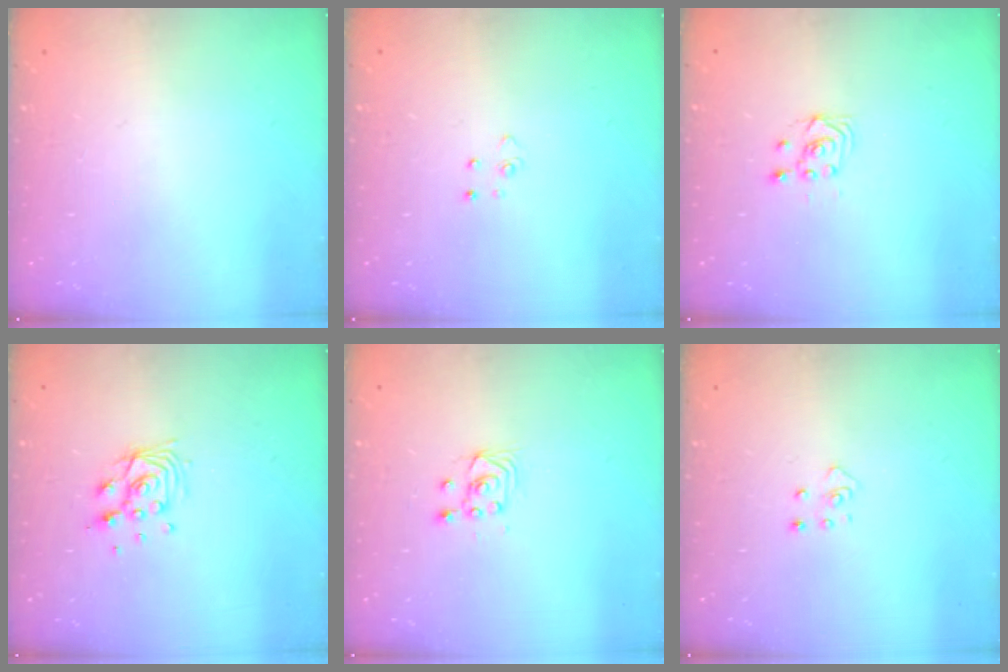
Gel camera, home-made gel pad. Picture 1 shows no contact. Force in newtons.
{"total": 2.8, "press": 2.8, "slide": 0.3}
{"total": 3.2, "press": 2.9, "slide": 1.2}
{"total": 8.9, "press": 8.9, "slide": 1.0}
{"total": 2.9, "press": 2.6, "slide": 1.3}
{"total": 3.3, "press": 3.3, "slide": 0.3}